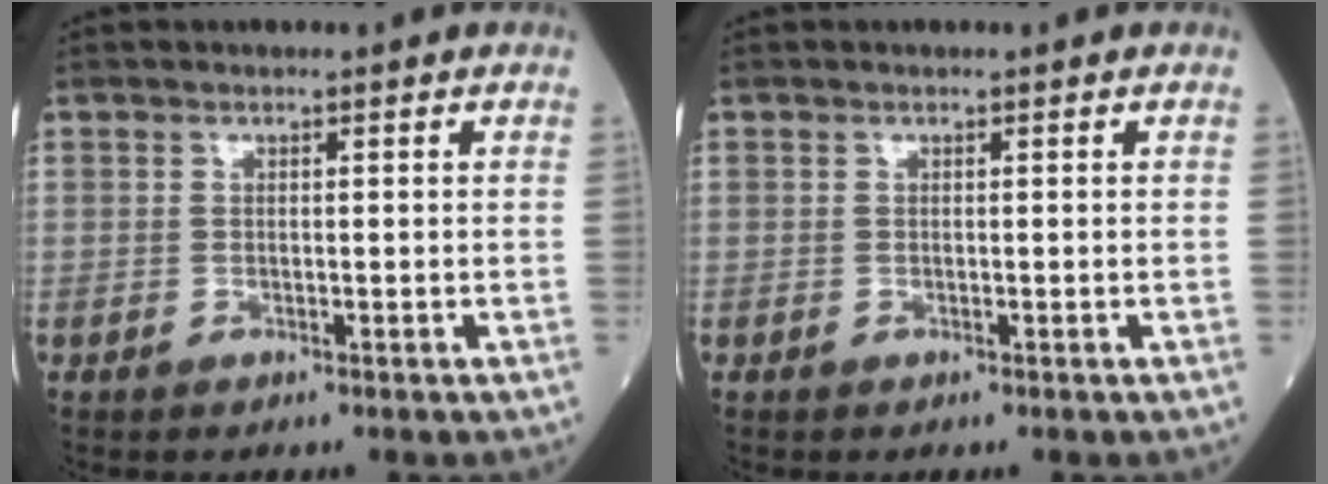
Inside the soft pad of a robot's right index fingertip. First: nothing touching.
{"total": 0.0}